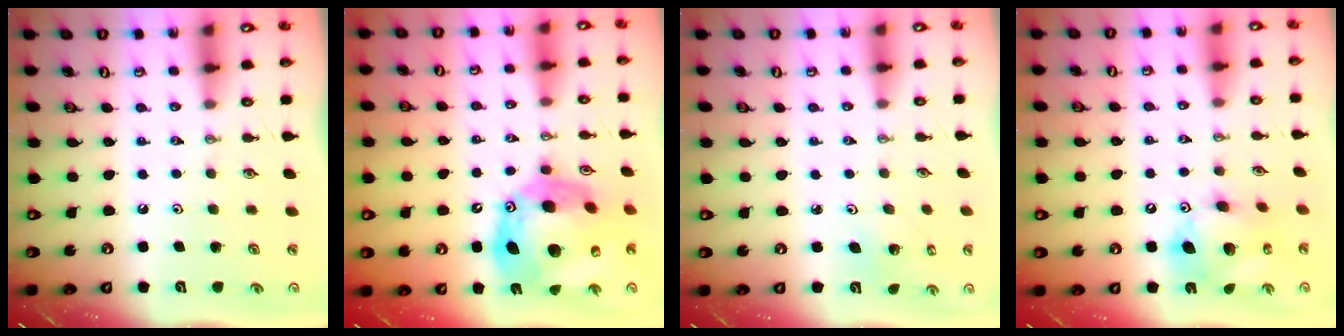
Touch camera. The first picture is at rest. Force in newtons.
{"total": 23.3, "press": 23.2, "slide": 2.2}
{"total": 2.2, "press": 2.2, "slide": 0.2}
{"total": 13.4, "press": 13.4, "slide": 0.6}